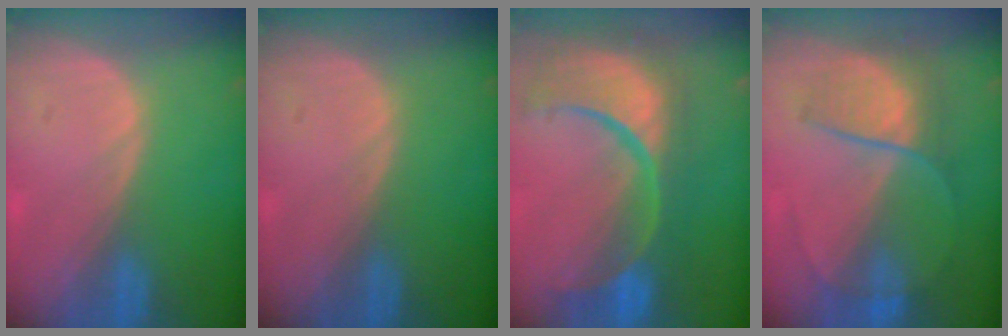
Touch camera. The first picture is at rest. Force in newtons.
{"total": 0.0}
{"total": 13.9, "press": 11.0, "slide": 8.5}
{"total": 6.5, "press": 6.3, "slide": 1.3}